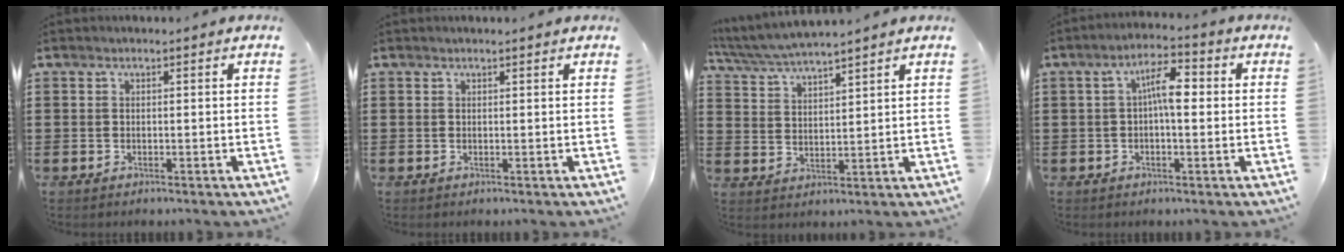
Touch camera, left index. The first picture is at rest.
{"total": 0.5, "force": [0.4, 0.0, 0.3], "torque": [-0.007, -0.001, 0.009]}
{"total": 4.7, "force": [4.5, -0.1, 1.5], "torque": [-0.045, -0.021, 0.079]}
{"total": 6.3, "force": [0.5, 2.4, 5.8], "torque": [-0.103, 0.012, 0.004]}